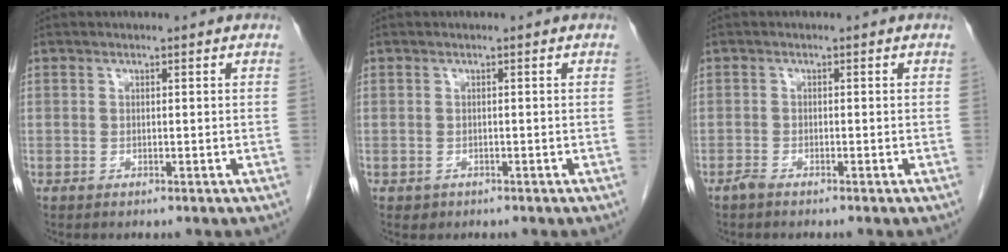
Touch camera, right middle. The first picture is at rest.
{"total": 0.8, "force": [-0.3, 0.7, 0.0], "torque": [-0.006, 0.003, 0.001]}
{"total": 1.0, "force": [-0.9, -0.1, 0.5], "torque": [-0.013, -0.001, -0.019]}